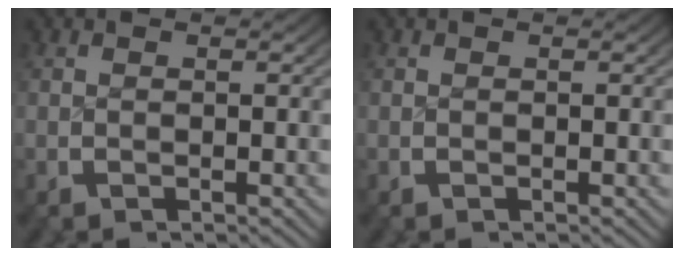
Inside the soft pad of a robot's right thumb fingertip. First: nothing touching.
{"total": 0.0}